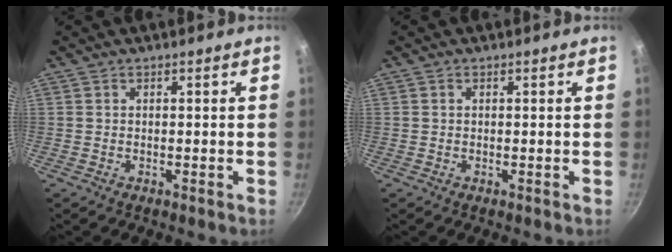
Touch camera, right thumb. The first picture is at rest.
{"total": 0.0}